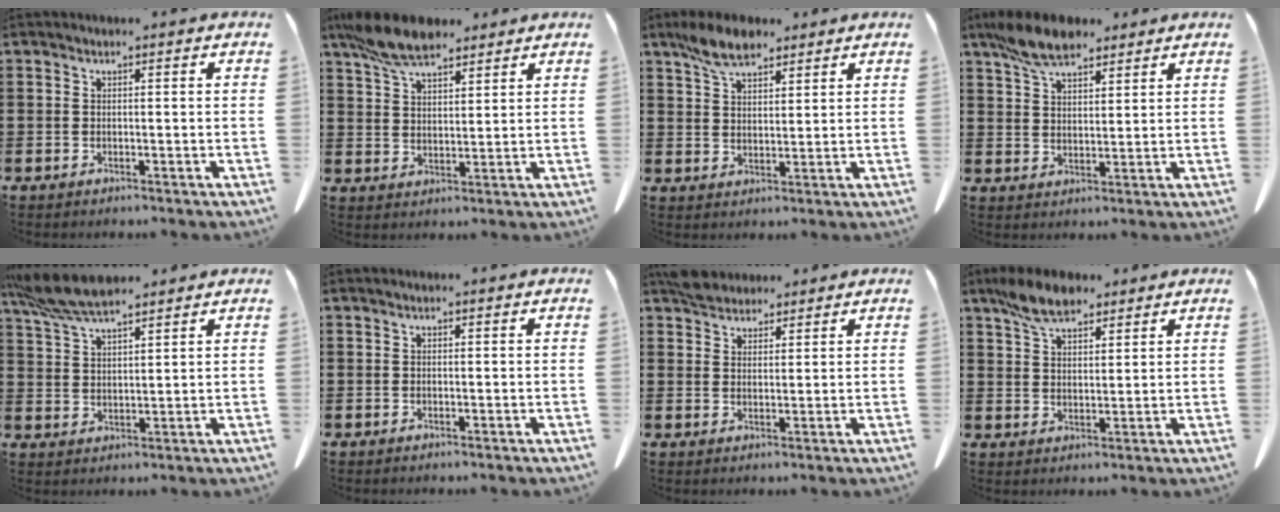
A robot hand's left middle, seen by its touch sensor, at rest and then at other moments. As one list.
[{"total": 8.9, "force": [7.1, 2.8, 4.5], "torque": [-0.108, -0.008, 0.134]}, {"total": 6.5, "force": [4.9, 2.8, 3.2], "torque": [-0.078, 0.003, 0.092]}, {"total": 7.8, "force": [6.2, 2.9, 3.9], "torque": [-0.094, -0.003, 0.117]}, {"total": 7.8, "force": [6.5, 1.6, 3.9], "torque": [-0.095, -0.012, 0.121]}, {"total": 0.0}, {"total": 3.9, "force": [3.4, 1.6, 0.7], "torque": [-0.025, 0.003, 0.067]}, {"total": 7.2, "force": [5.4, 3.1, 3.7], "torque": [-0.088, 0.004, 0.102]}]